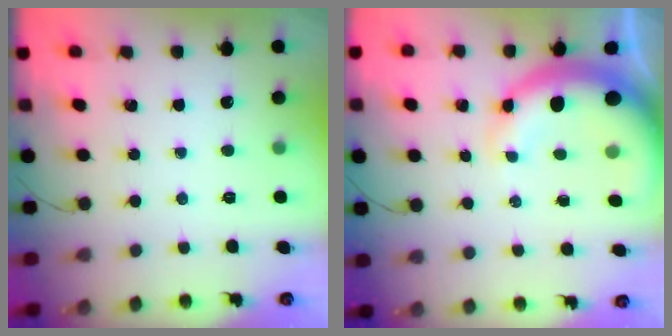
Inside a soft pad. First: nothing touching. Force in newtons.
{"total": 8.7, "press": 8.4, "slide": 2.2}